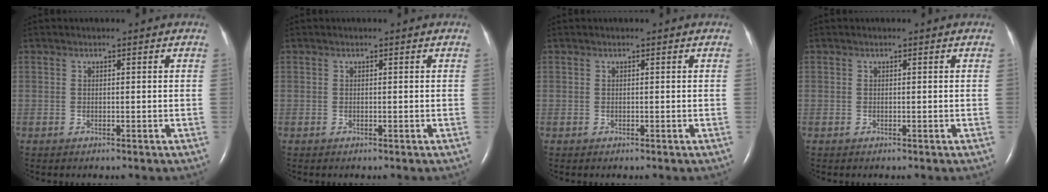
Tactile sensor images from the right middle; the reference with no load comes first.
{"total": 0.0}
{"total": 0.0}
{"total": 0.0}